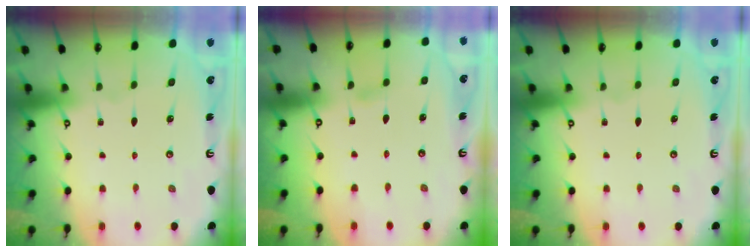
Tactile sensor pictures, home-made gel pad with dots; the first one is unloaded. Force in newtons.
{"total": 3.4, "press": 3.4, "slide": 0.4}
{"total": 0.0}